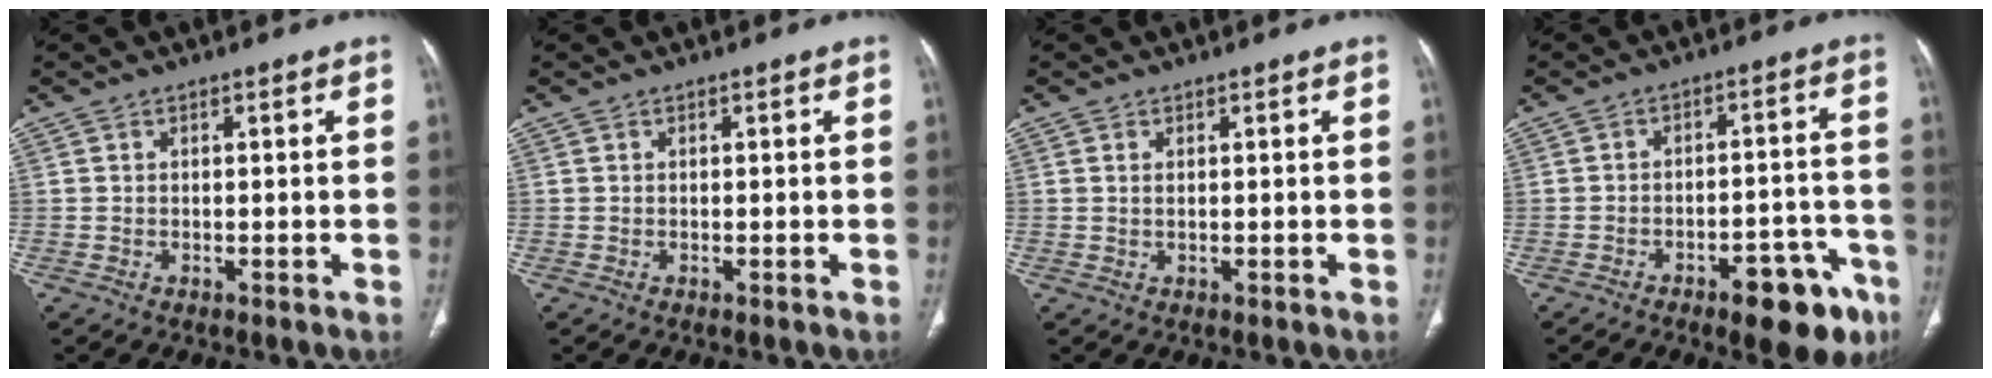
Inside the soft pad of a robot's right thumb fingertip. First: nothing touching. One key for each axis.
{"total": 0.0}
{"total": 0.8, "fx": 0.3, "fy": 0.3, "fz": 0.6, "tx": -0.016, "ty": 0.002, "tz": 0.009}
{"total": 12.9, "fx": -7.6, "fy": 5.3, "fz": 9.0, "tx": -0.084, "ty": 0.052, "tz": -0.097}